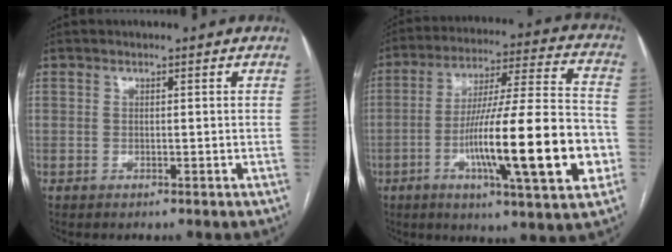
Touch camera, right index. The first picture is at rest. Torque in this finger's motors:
{"motor_torque": [1.70, -0.44, 0.83, 0.21]}